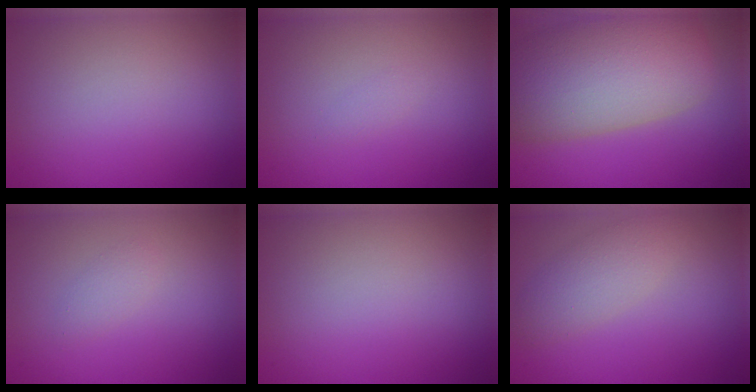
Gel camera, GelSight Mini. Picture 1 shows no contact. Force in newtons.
{"total": 0.6, "press": 0.6, "slide": 0.0}
{"total": 11.0, "press": 11.0, "slide": 0.8}
{"total": 1.0, "press": 1.0, "slide": 0.0}
{"total": 0.0}
{"total": 2.9, "press": 2.9, "slide": 0.3}